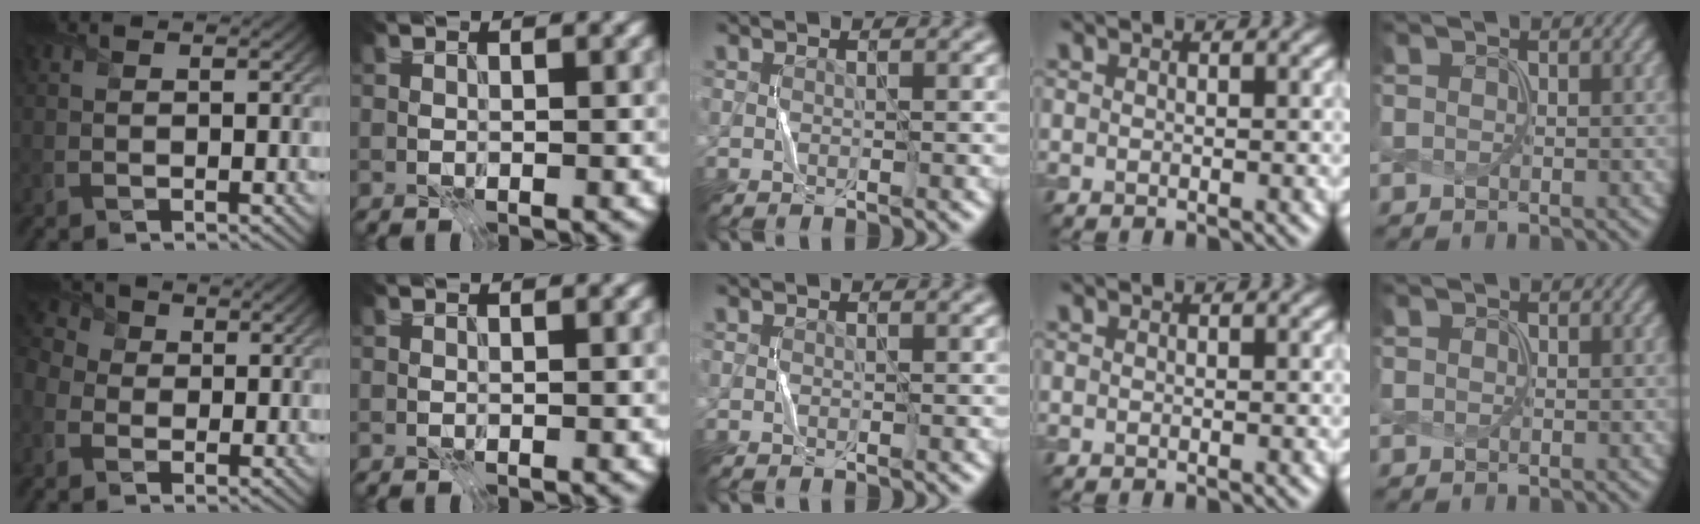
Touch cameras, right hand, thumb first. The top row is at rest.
{"thumb": {"total": 5.4, "force": [-0.4, 4.6, 2.8], "torque": [-0.099, 0.005, -0.013]}}